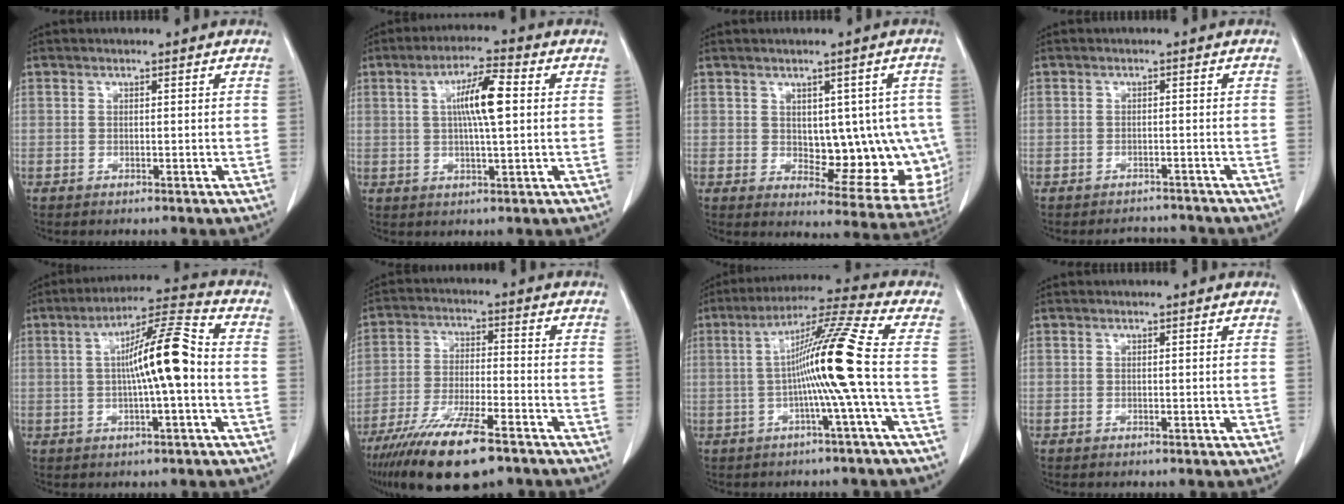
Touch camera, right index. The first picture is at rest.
{"total": 7.6, "force": [1.3, 0.9, 7.4], "torque": [-0.133, 0.009, 0.020]}
{"total": 13.0, "force": [0.0, 6.8, 11.2], "torque": [-0.118, 0.008, 0.022]}
{"total": 3.2, "force": [-3.0, 1.1, -0.3], "torque": [0.007, 0.001, -0.042]}
{"total": 10.8, "force": [-0.2, 0.8, 10.8], "torque": [-0.182, 0.020, -0.010]}
{"total": 14.9, "force": [-10.4, 2.8, 10.3], "torque": [-0.200, -0.036, -0.181]}
{"total": 11.8, "force": [-0.9, -2.6, 11.4], "torque": [-0.191, 0.012, -0.018]}
{"total": 0.0}